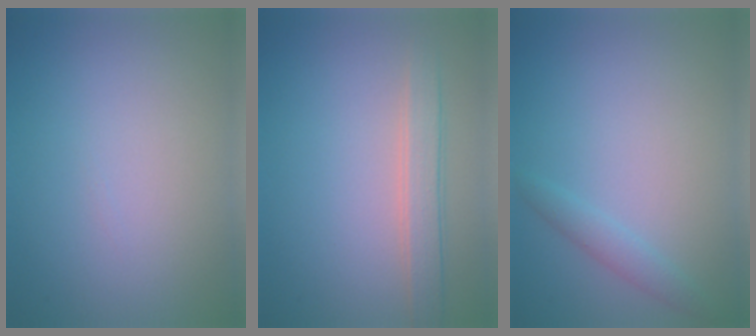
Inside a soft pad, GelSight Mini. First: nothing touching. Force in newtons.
{"total": 2.6, "press": 2.6, "slide": 0.2}
{"total": 1.5, "press": 1.5, "slide": 0.1}